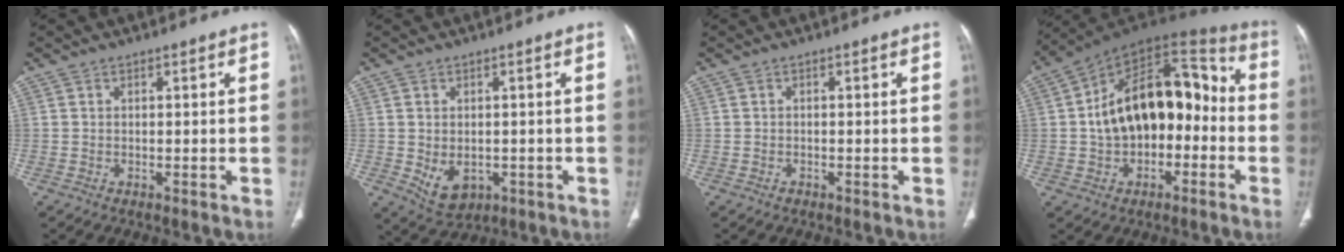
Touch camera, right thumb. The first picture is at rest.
{"total": 6.2, "force": [-1.2, 4.4, 4.2], "torque": [-0.059, -0.002, 0.002]}
{"total": 0.6, "force": [-0.4, 0.4, 0.2], "torque": [-0.001, 0.001, -0.008]}
{"total": 20.9, "force": [-1.5, 12.8, 16.5], "torque": [-0.228, 0.052, -0.030]}